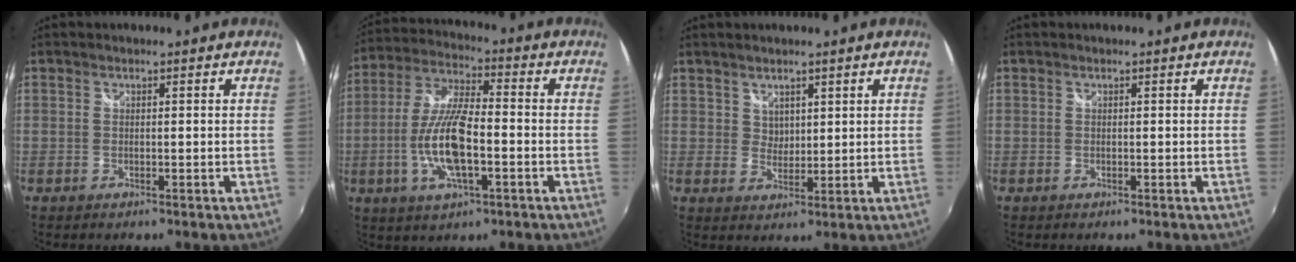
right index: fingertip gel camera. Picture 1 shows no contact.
{"total": 13.1, "force": [-3.4, 4.1, 12.0], "torque": [-0.247, -0.003, -0.065]}
{"total": 2.8, "force": [1.9, 2.0, 0.5], "torque": [0.001, 0.002, 0.036]}
{"total": 0.0}